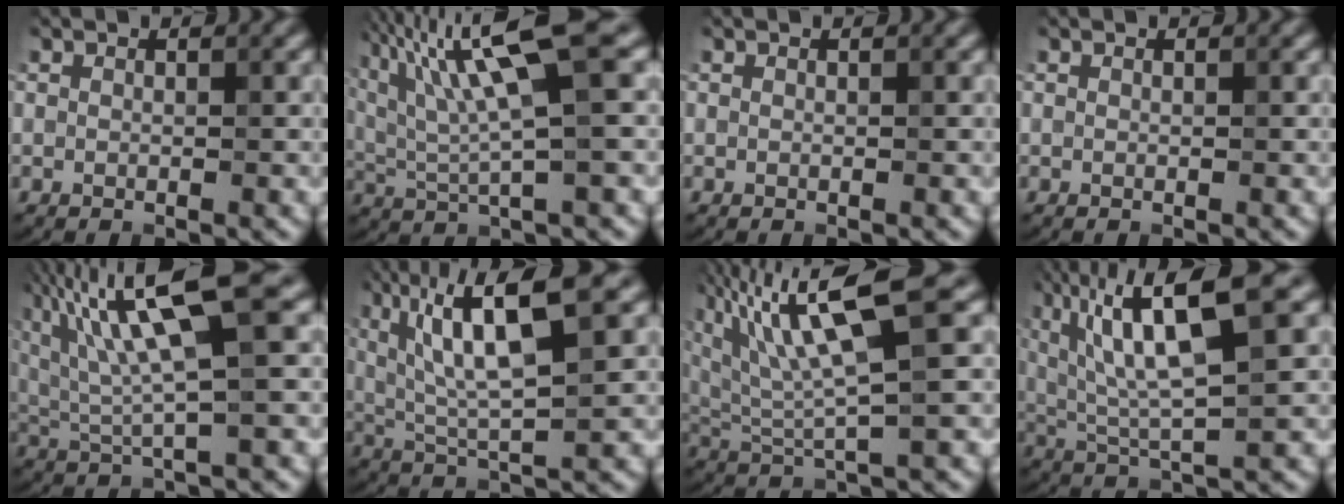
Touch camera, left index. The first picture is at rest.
{"total": 10.8, "force": [4.5, 2.3, 9.6], "torque": [-0.173, 0.018, 0.082]}
{"total": 0.0}
{"total": 0.0}
{"total": 12.0, "force": [4.8, 2.6, 10.7], "torque": [-0.199, 0.020, 0.086]}
{"total": 9.5, "force": [3.8, 2.1, 8.5], "torque": [-0.142, 0.012, 0.068]}
{"total": 9.9, "force": [4.2, 1.9, 8.7], "torque": [-0.166, 0.017, 0.079]}
{"total": 10.9, "force": [4.4, 2.5, 9.6], "torque": [-0.164, 0.019, 0.078]}